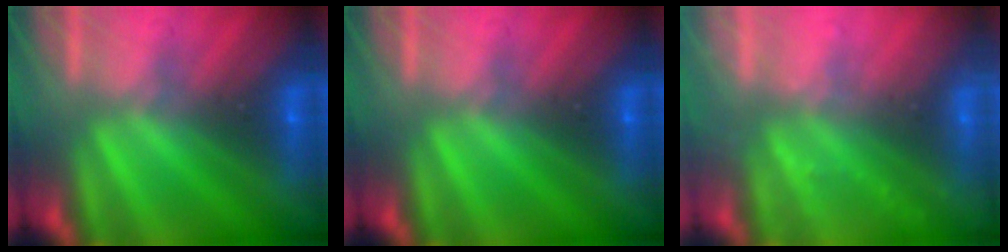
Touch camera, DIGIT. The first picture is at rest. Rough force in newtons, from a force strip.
{"total": 0.0}
{"total": 2.2}